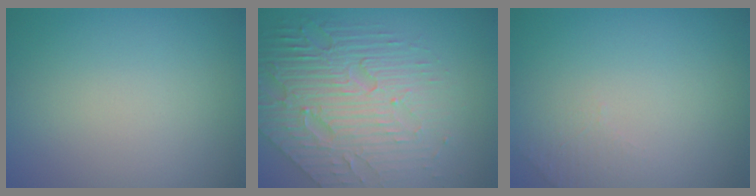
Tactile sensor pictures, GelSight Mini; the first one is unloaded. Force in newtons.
{"total": 7.9, "press": 5.6, "slide": 5.7}
{"total": 1.3, "press": 1.2, "slide": 0.3}